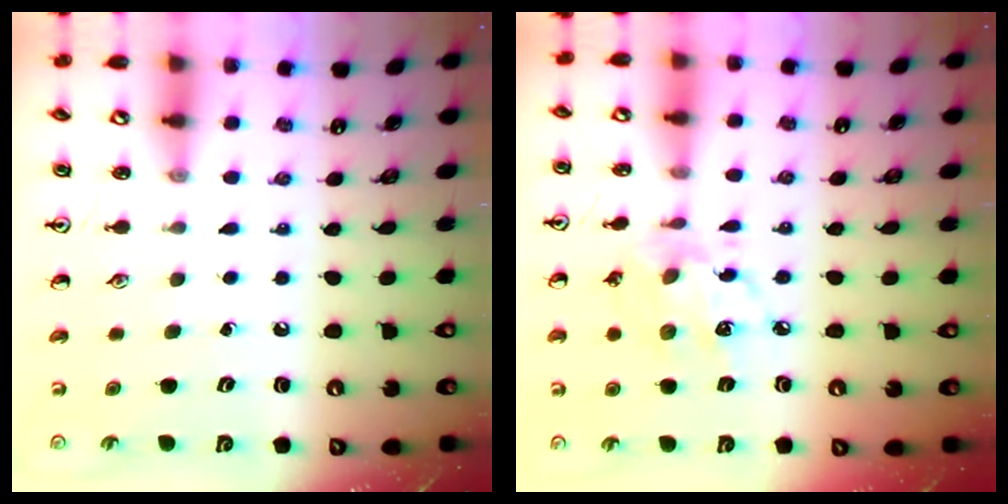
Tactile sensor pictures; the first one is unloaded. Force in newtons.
{"total": 10.0, "press": 10.0, "slide": 0.5}